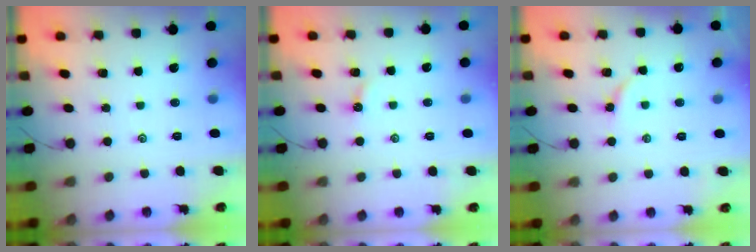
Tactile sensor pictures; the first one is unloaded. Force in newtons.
{"total": 2.4, "press": 2.4, "slide": 0.3}
{"total": 2.9, "press": 2.9, "slide": 0.3}